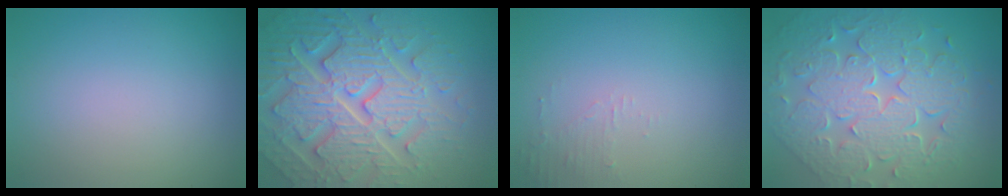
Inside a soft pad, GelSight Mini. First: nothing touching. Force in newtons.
{"total": 7.8, "press": 7.6, "slide": 2.0}
{"total": 1.3, "press": 1.2, "slide": 0.3}
{"total": 9.5, "press": 6.7, "slide": 6.7}